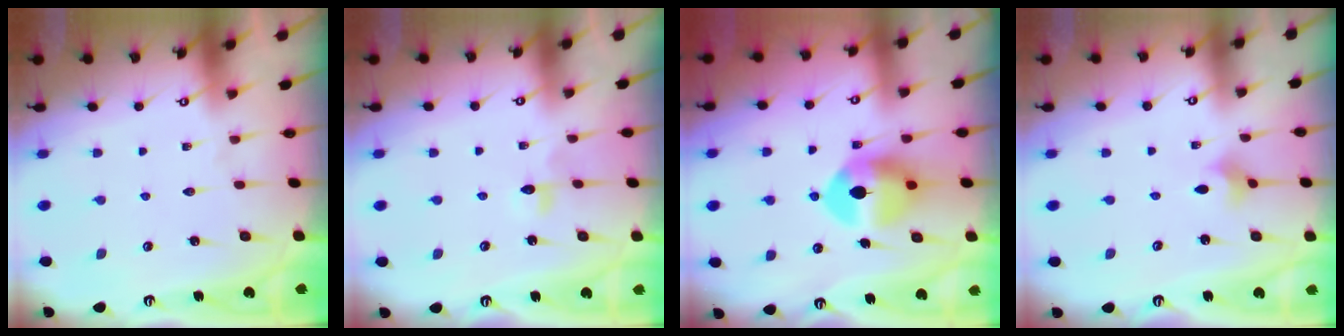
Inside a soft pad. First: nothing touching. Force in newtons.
{"total": 3.1, "press": 3.0, "slide": 0.7}
{"total": 10.7, "press": 10.5, "slide": 1.7}
{"total": 2.1, "press": 2.0, "slide": 0.5}